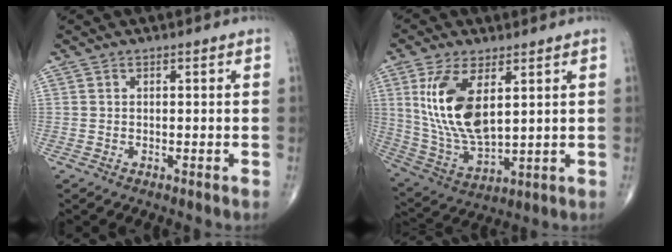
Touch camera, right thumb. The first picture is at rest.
{"total": 15.0, "force": [4.3, 6.9, 12.6], "torque": [-0.252, -0.022, 0.098]}